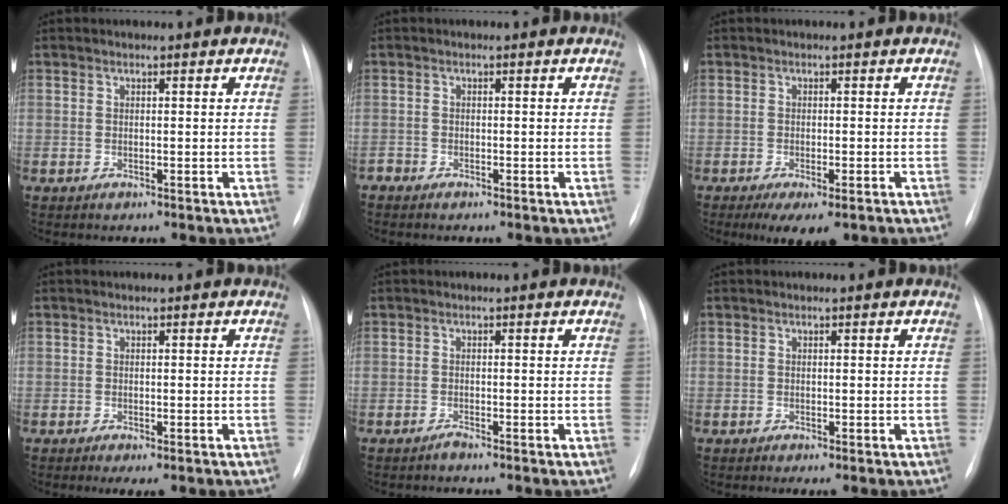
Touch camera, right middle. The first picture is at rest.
{"total": 0.8, "force": [-0.7, 0.2, 0.0], "torque": [0.000, -0.001, -0.014]}
{"total": 4.3, "force": [-2.7, 1.3, 3.2], "torque": [-0.043, -0.010, -0.034]}
{"total": 1.7, "force": [-0.9, 0.5, 1.3], "torque": [-0.022, -0.006, -0.008]}
{"total": 0.6, "force": [-0.5, -0.2, 0.2], "torque": [-0.004, -0.001, -0.009]}
{"total": 0.5, "force": [-0.2, 0.1, 0.5], "torque": [-0.010, -0.005, -0.003]}